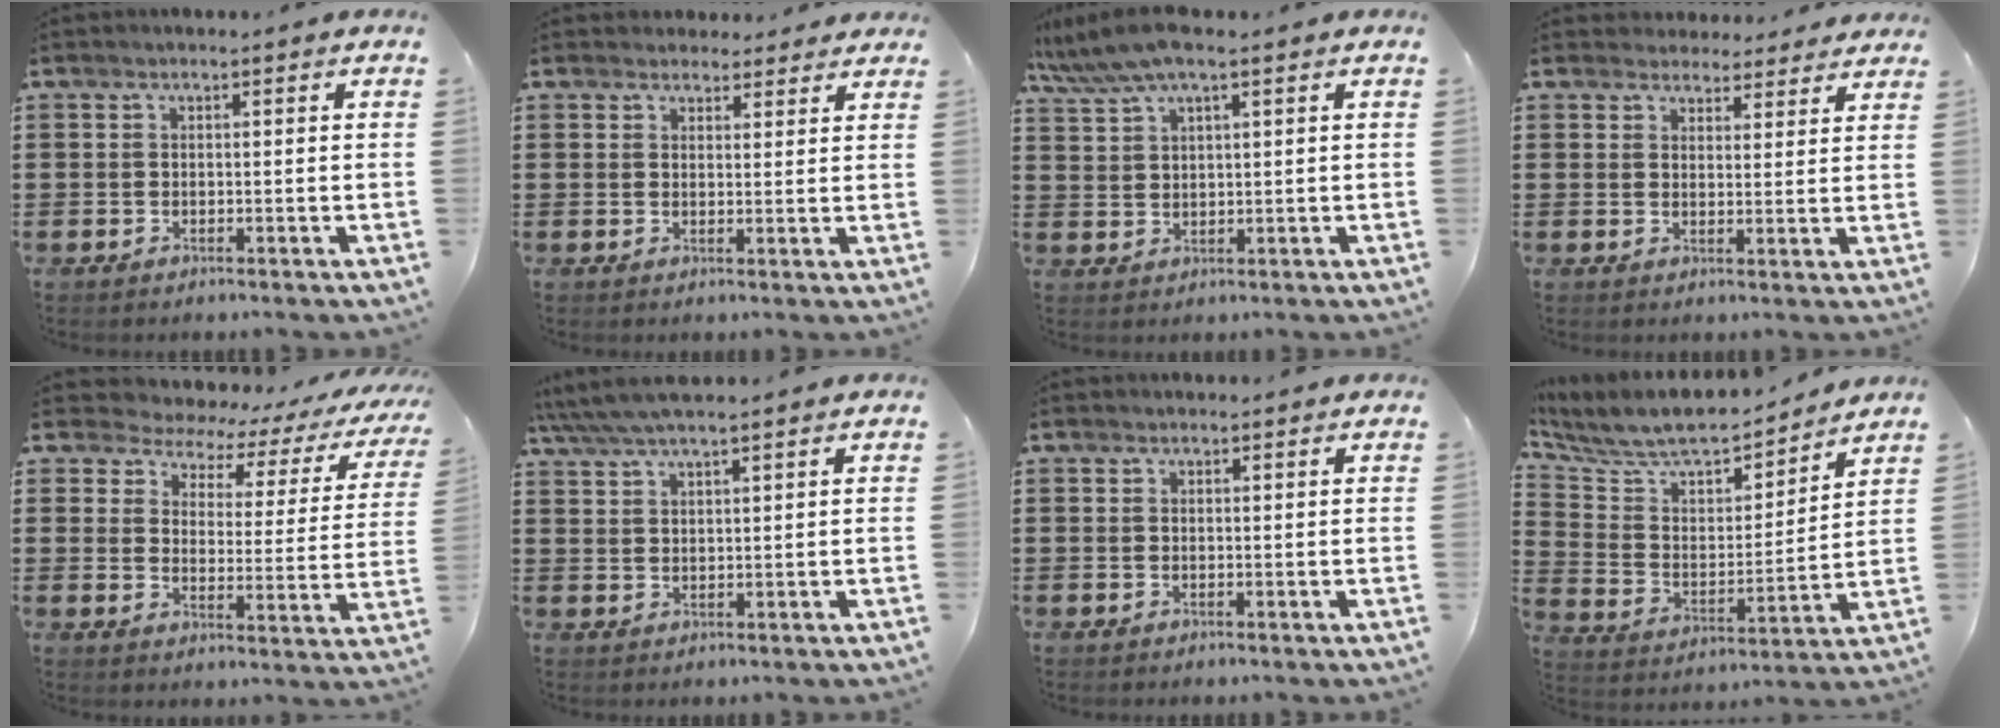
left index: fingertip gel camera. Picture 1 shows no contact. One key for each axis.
{"total": 2.9, "fx": 2.6, "fy": 1.1, "fz": 0.1, "tx": -0.001, "ty": -0.003, "tz": 0.049}
{"total": 5.5, "fx": 4.1, "fy": 1.2, "fz": 3.6, "tx": -0.078, "ty": -0.001, "tz": 0.074}
{"total": 3.6, "fx": 3.4, "fy": 1.1, "fz": 0.1, "tx": -0.014, "ty": -0.005, "tz": 0.065}
{"total": 3.5, "fx": 3.0, "fy": 1.6, "fz": 0.8, "tx": -0.039, "ty": -0.021, "tz": 0.043}
{"total": 4.0, "fx": 3.5, "fy": 0.3, "fz": 2.0, "tx": -0.048, "ty": -0.005, "tz": 0.064}
{"total": 0.6, "fx": 0.6, "fy": 0.2, "fz": 0.1, "tx": -0.003, "ty": 0.002, "tz": 0.012}
{"total": 8.0, "fx": 7.1, "fy": 2.5, "fz": 2.7, "tx": -0.088, "ty": -0.050, "tz": 0.122}